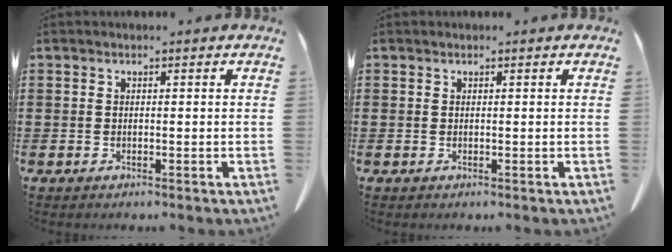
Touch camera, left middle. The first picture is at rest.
{"total": 0.0}